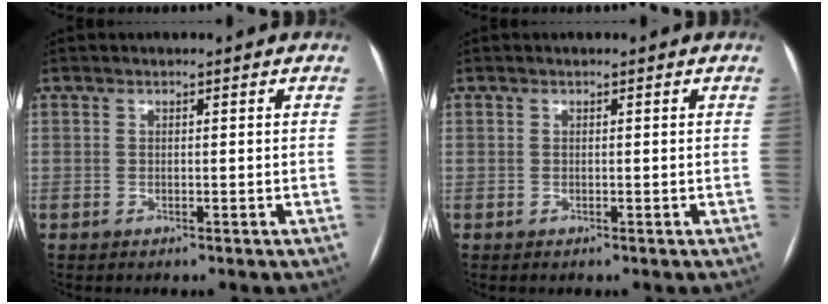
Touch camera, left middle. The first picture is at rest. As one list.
[{"total": 0.0}]